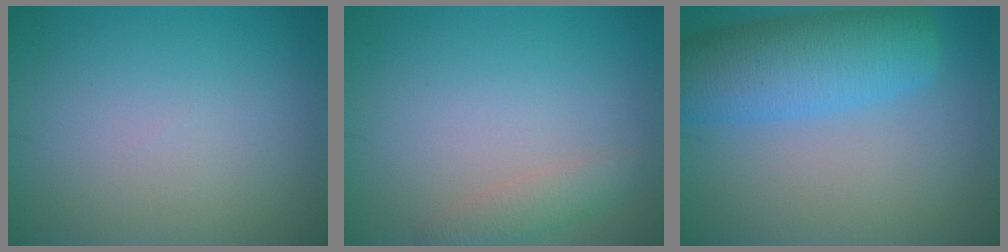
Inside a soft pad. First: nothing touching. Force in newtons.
{"total": 1.9, "press": 1.9, "slide": 0.1}
{"total": 7.5, "press": 7.5, "slide": 0.4}